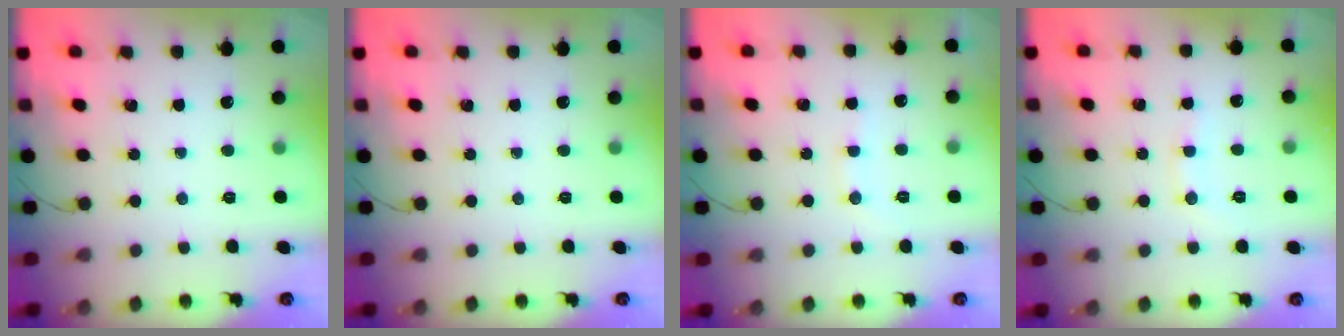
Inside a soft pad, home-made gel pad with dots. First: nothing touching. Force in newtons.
{"total": 0.0}
{"total": 6.9, "press": 6.8, "slide": 1.2}
{"total": 5.9, "press": 5.7, "slide": 1.6}